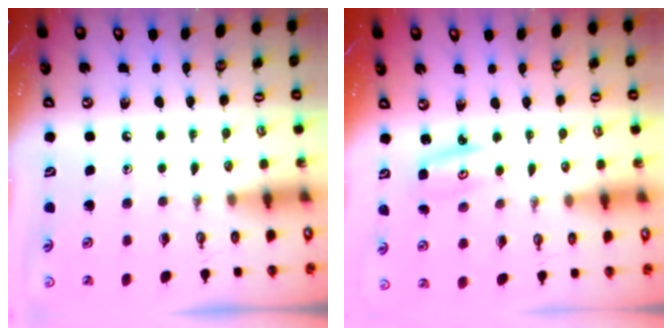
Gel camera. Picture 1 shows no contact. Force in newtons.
{"total": 2.8, "press": 2.8, "slide": 0.3}